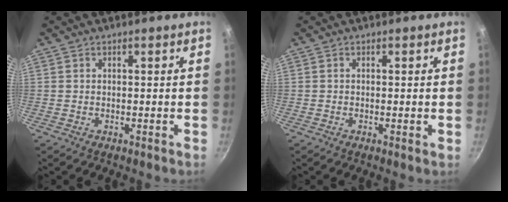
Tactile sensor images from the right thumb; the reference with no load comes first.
{"total": 0.6, "force": [-0.1, 0.0, 0.6], "torque": [-0.009, -0.002, -0.005]}